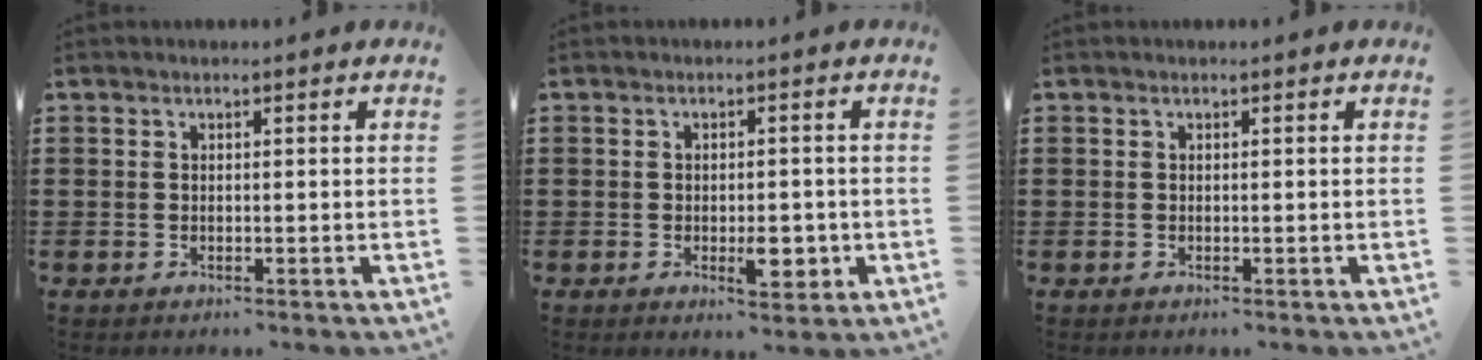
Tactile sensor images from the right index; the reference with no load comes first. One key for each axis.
{"total": 5.0, "fx": -1.2, "fy": 2.1, "fz": 4.3, "tx": -0.064, "ty": 0.003, "tz": -0.019}
{"total": 0.0}